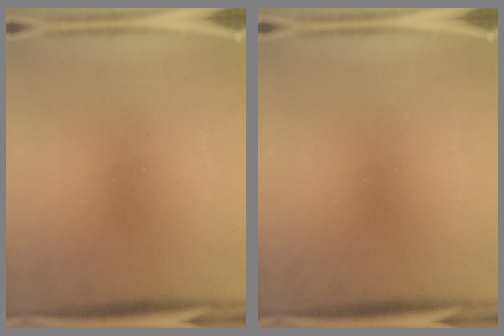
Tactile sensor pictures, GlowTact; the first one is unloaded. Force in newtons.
{"total": 0.0}